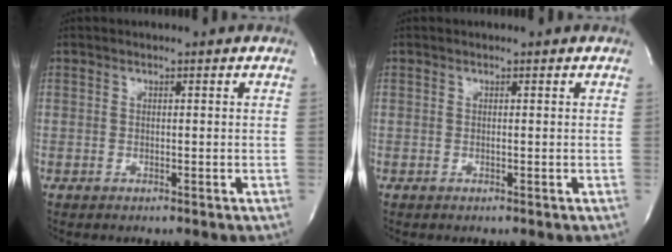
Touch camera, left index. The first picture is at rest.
{"total": 0.0}